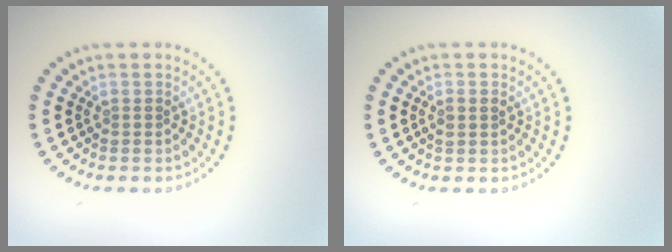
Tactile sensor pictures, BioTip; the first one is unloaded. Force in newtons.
{"total": 1.1, "press": 1.1, "slide": 0.3}